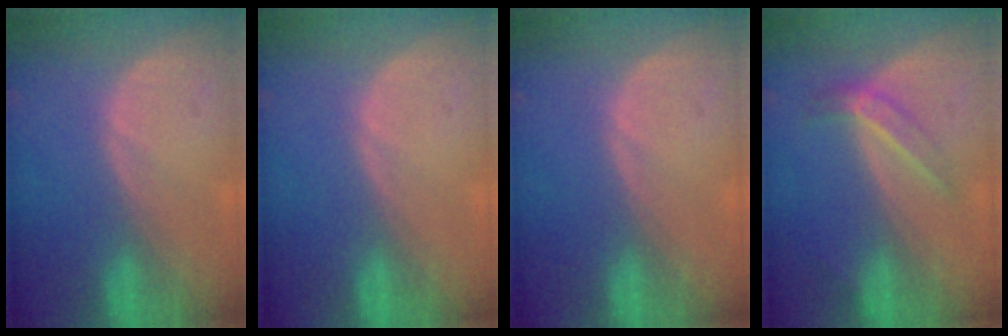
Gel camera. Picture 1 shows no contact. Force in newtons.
{"total": 0.0}
{"total": 0.0}
{"total": 4.5, "press": 3.9, "slide": 2.1}